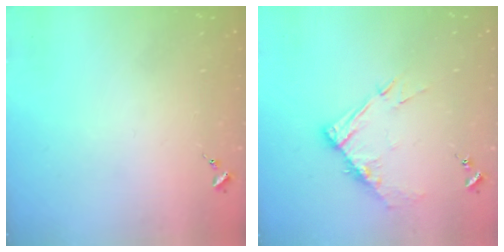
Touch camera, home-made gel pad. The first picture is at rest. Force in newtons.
{"total": 10.1, "press": 10.0, "slide": 1.1}